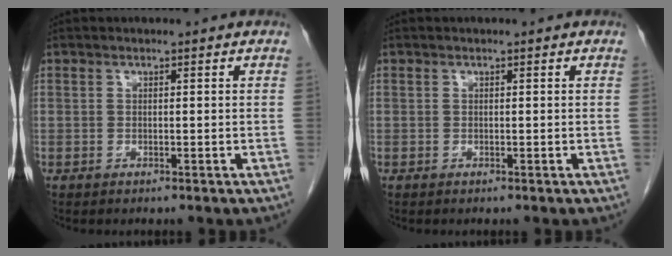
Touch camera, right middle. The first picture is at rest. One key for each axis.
{"total": 0.0}